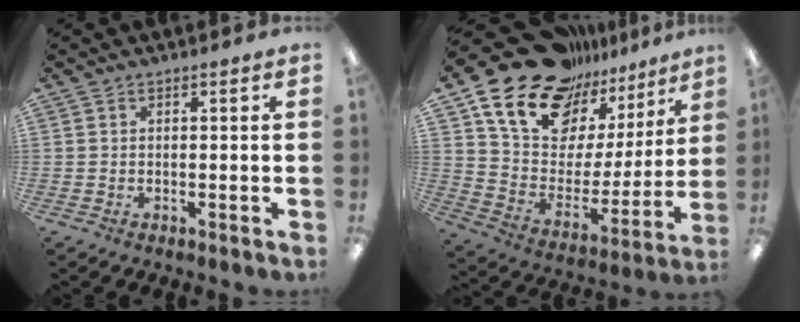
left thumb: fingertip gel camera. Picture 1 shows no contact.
{"total": 19.8, "force": [15.3, 10.9, 6.0], "torque": [-0.130, -0.111, 0.284]}